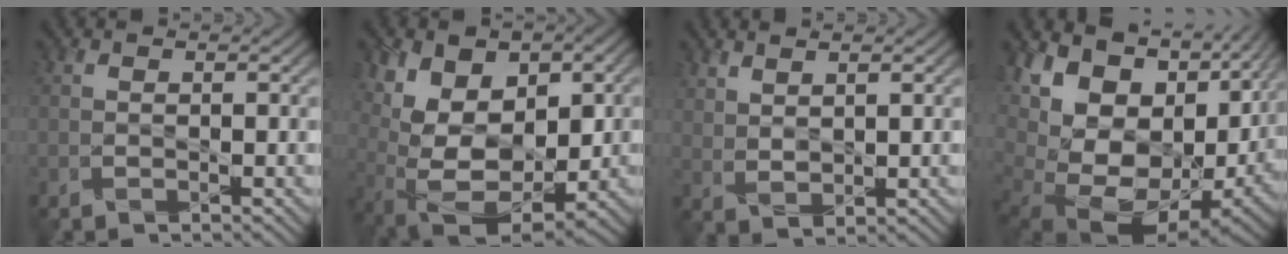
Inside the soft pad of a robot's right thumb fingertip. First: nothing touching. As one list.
[{"total": 11.5, "force": [2.3, 7.2, 8.6], "torque": [-0.150, 0.017, 0.045]}, {"total": 2.3, "force": [2.0, 0.4, 1.1], "torque": [-0.028, -0.007, 0.048]}, {"total": 18.7, "force": [1.0, 12.4, 14.0], "torque": [-0.222, -0.027, 0.071]}]